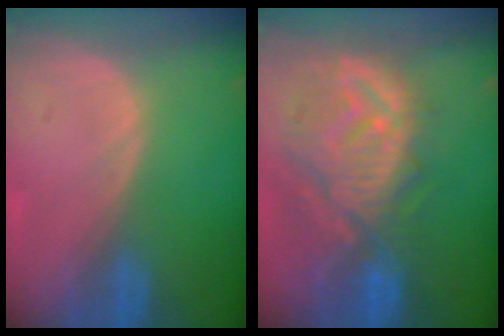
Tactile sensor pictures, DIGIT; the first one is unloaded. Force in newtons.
{"total": 12.1, "press": 11.0, "slide": 5.2}